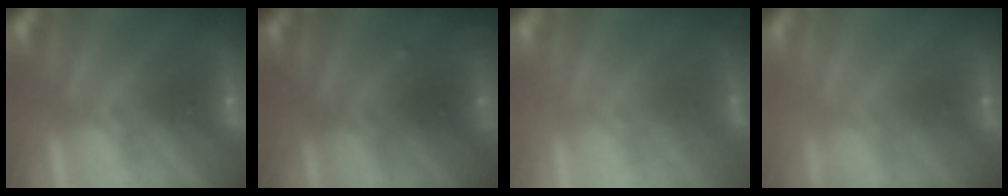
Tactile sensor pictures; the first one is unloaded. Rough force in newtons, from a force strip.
{"total": 2.9}
{"total": 2.2}
{"total": 8.8}